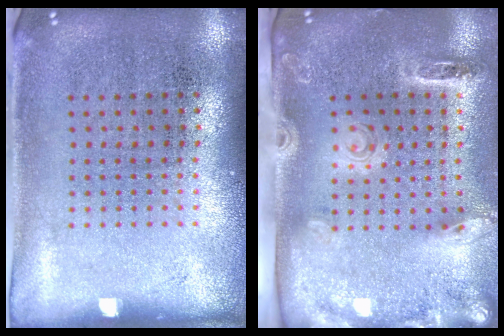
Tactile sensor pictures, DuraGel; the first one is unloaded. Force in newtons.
{"total": 2.6, "press": 1.9, "slide": 1.8}